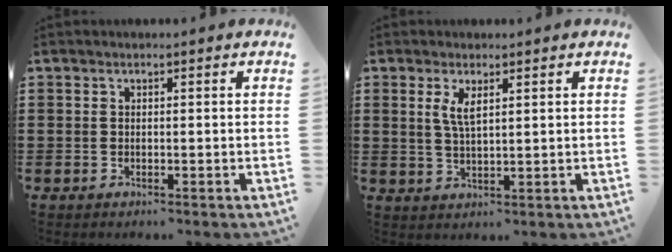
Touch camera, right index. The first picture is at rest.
{"total": 3.4, "force": [1.5, 1.0, 2.9], "torque": [-0.062, 0.004, 0.026]}